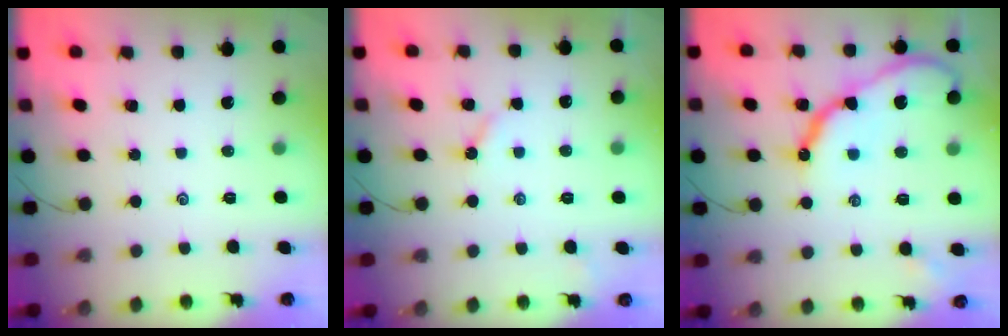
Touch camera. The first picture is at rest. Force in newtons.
{"total": 2.4, "press": 2.3, "slide": 0.3}
{"total": 13.7, "press": 13.6, "slide": 1.5}